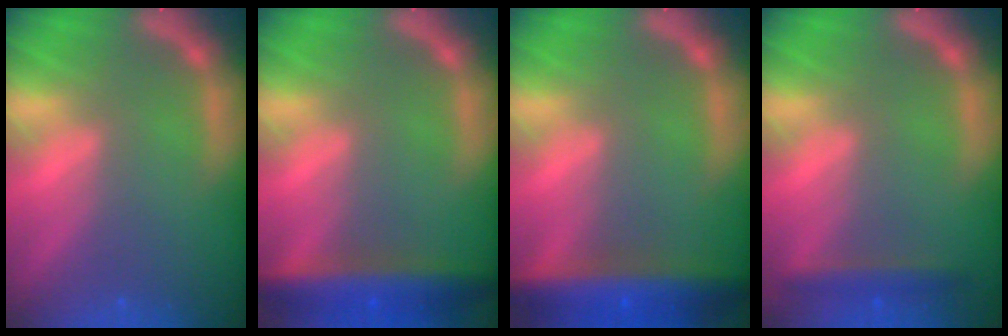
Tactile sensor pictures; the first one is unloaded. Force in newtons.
{"total": 6.5}
{"total": 8.0}
{"total": 2.4}